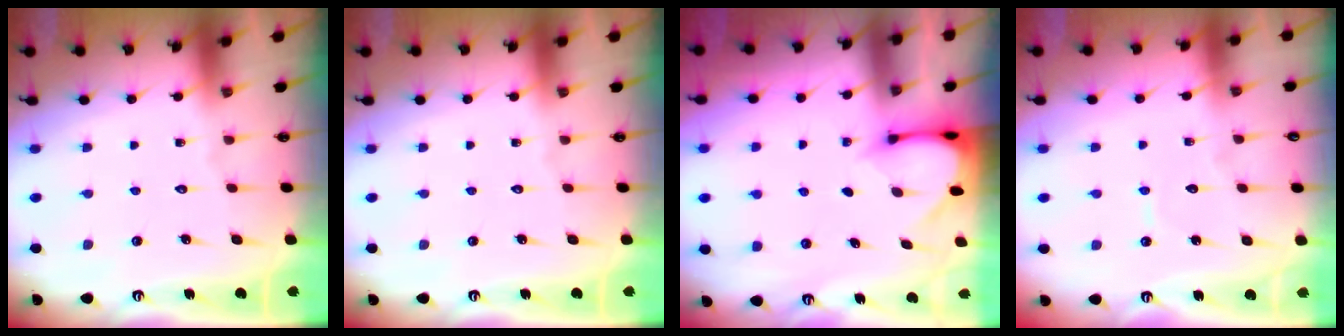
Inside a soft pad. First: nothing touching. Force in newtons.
{"total": 0.0}
{"total": 2.9, "press": 2.9, "slide": 0.3}
{"total": 3.6, "press": 3.6, "slide": 0.3}